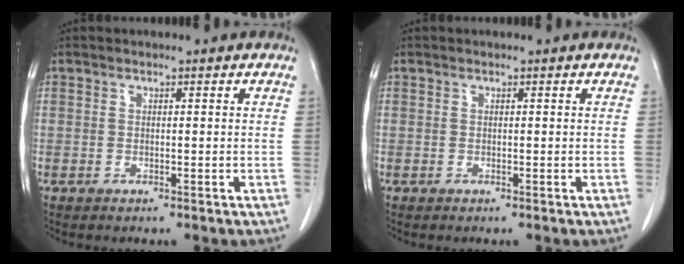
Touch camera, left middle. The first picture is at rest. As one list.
[{"total": 0.0}]